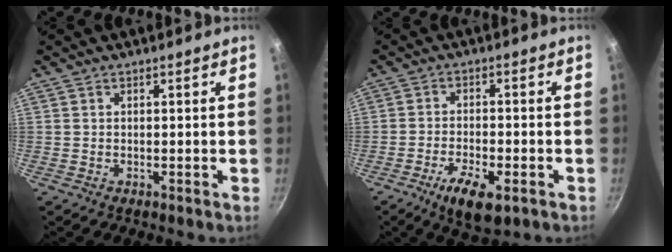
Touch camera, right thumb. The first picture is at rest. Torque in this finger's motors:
{"motor_torque": [0.90, 1.05, 0.98, -0.31, 0.25]}